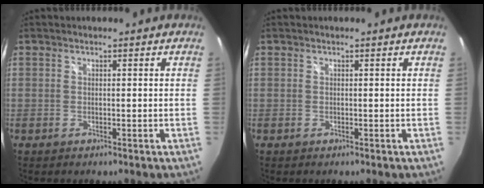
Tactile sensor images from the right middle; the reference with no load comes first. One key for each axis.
{"total": 0.0}